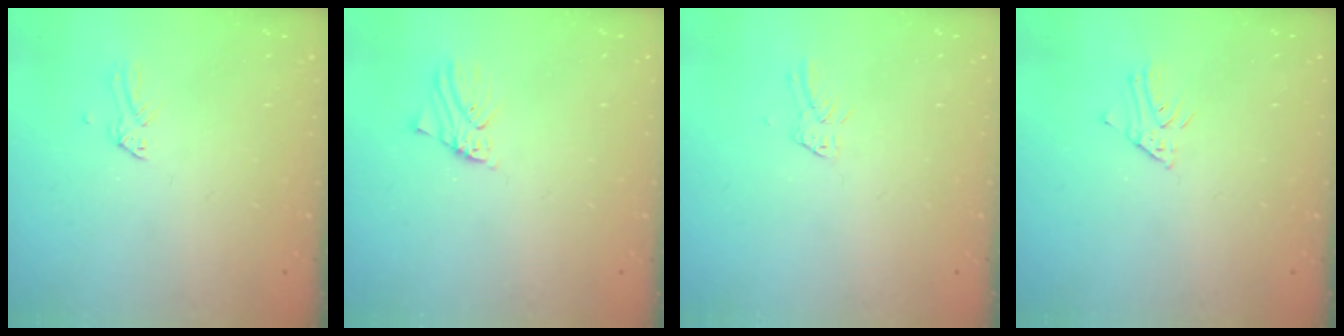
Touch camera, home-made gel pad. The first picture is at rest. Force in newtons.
{"total": 0.9, "press": 0.9, "slide": 0.1}
{"total": 3.8, "press": 3.7, "slide": 0.3}
{"total": 2.9, "press": 2.9, "slide": 0.2}